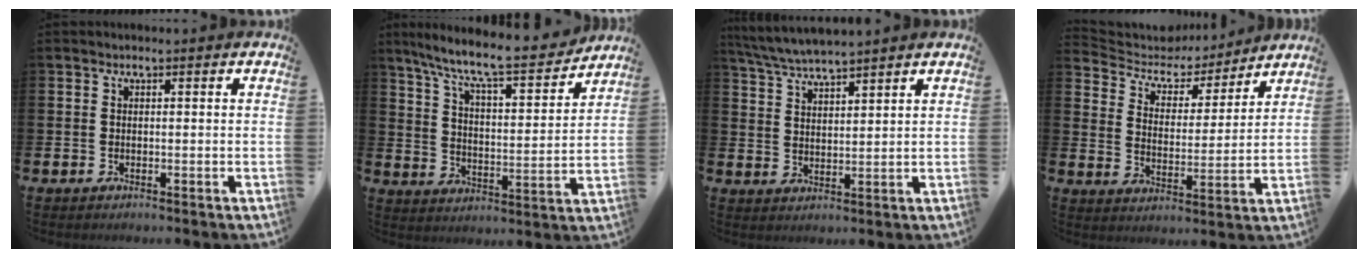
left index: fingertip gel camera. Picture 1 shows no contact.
{"total": 9.9, "force": [8.9, 1.0, 4.2], "torque": [-0.111, -0.065, 0.149]}
{"total": 4.9, "force": [4.8, 0.1, 1.0], "torque": [-0.040, -0.024, 0.087]}
{"total": 5.0, "force": [4.4, 2.4, 0.5], "torque": [-0.043, -0.037, 0.070]}